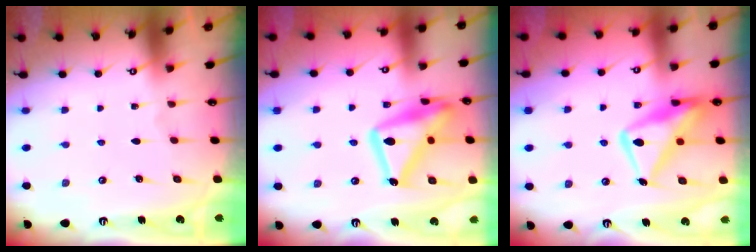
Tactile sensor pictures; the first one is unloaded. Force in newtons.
{"total": 20.6, "press": 20.6, "slide": 1.5}
{"total": 16.1, "press": 16.1, "slide": 1.5}